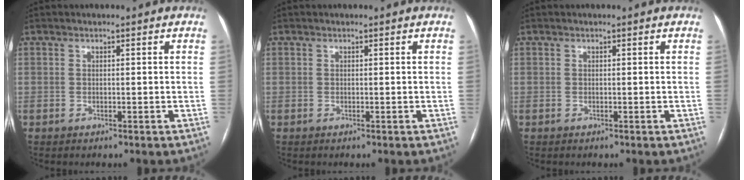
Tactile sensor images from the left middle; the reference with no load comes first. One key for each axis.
{"total": 0.0}
{"total": 0.0}